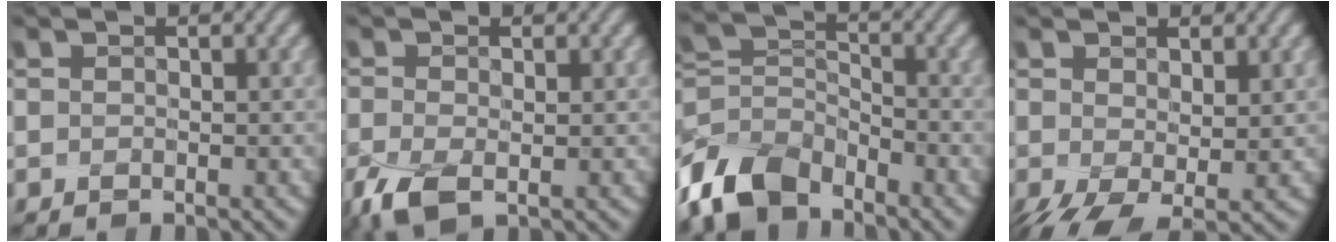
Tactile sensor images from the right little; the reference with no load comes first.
{"total": 4.4, "force": [-2.0, 2.1, 3.3], "torque": [-0.083, -0.012, -0.039]}
{"total": 7.0, "force": [-5.1, 3.7, 3.0], "torque": [-0.065, -0.005, -0.109]}
{"total": 8.1, "force": [-2.0, 4.8, 6.3], "torque": [-0.130, -0.026, -0.017]}